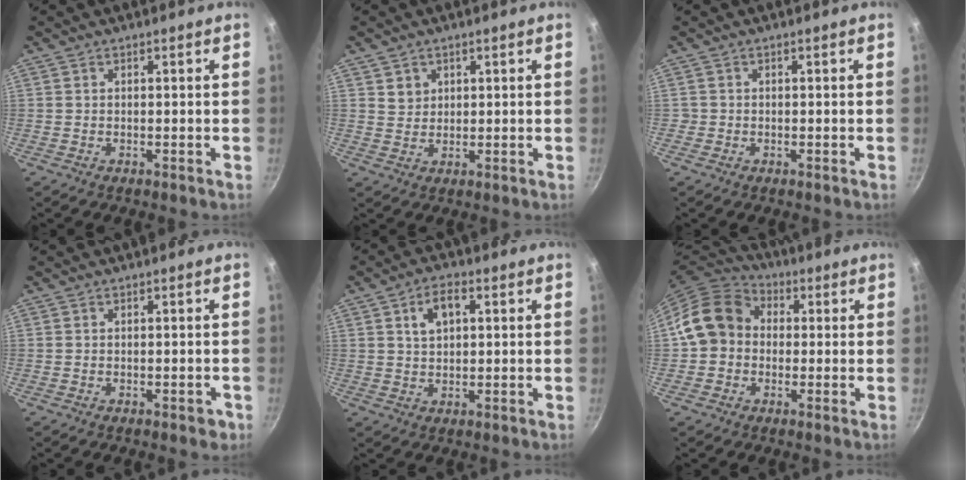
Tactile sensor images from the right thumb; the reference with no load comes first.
{"total": 2.9, "force": [1.3, 2.5, 0.7], "torque": [0.004, 0.003, 0.026]}
{"total": 0.8, "force": [-0.2, 0.7, 0.0], "torque": [0.001, 0.002, -0.006]}
{"total": 1.7, "force": [-0.8, 0.8, 1.2], "torque": [-0.007, 0.011, -0.002]}
{"total": 5.9, "force": [1.7, 3.5, 4.4], "torque": [-0.060, 0.007, 0.030]}
{"total": 12.0, "force": [0.5, 10.1, 6.4], "torque": [-0.083, 0.030, -0.012]}